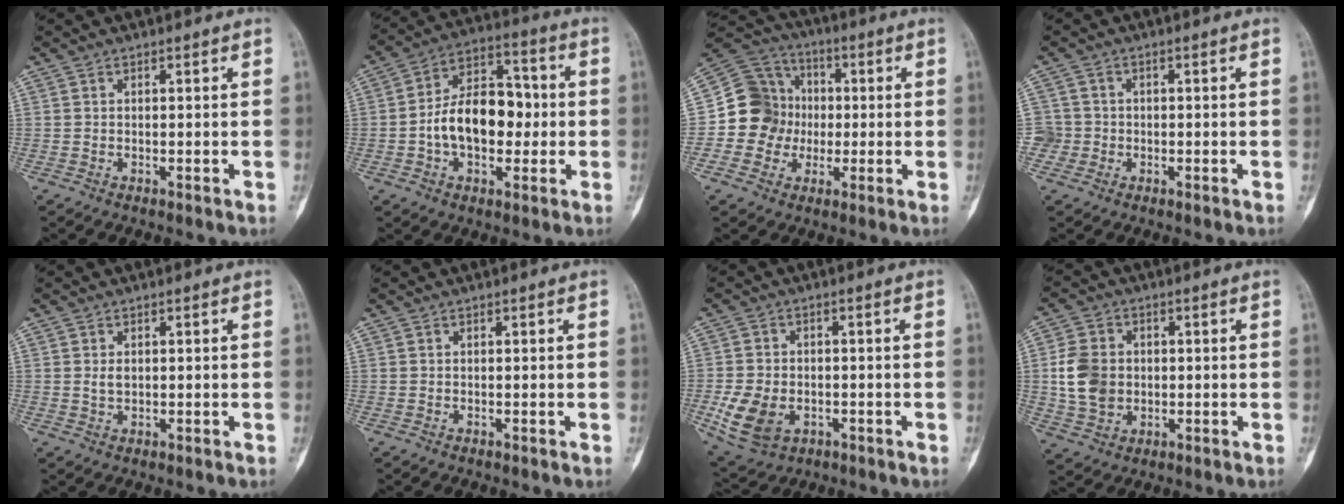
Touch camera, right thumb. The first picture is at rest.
{"total": 14.6, "force": [-1.4, 9.4, 11.1], "torque": [-0.153, 0.041, -0.026]}
{"total": 12.3, "force": [-0.8, 11.8, 3.6], "torque": [-0.022, 0.030, -0.022]}
{"total": 3.2, "force": [-0.6, 3.1, -0.3], "torque": [0.025, 0.012, -0.017]}
{"total": 1.7, "force": [0.3, 1.1, 1.2], "torque": [-0.019, -0.002, 0.008]}
{"total": 0.0}
{"total": 9.3, "force": [-2.7, 6.6, 6.0], "torque": [-0.111, 0.005, -0.039]}
{"total": 9.0, "force": [0.2, 7.2, 5.4], "torque": [-0.091, 0.002, 0.007]}